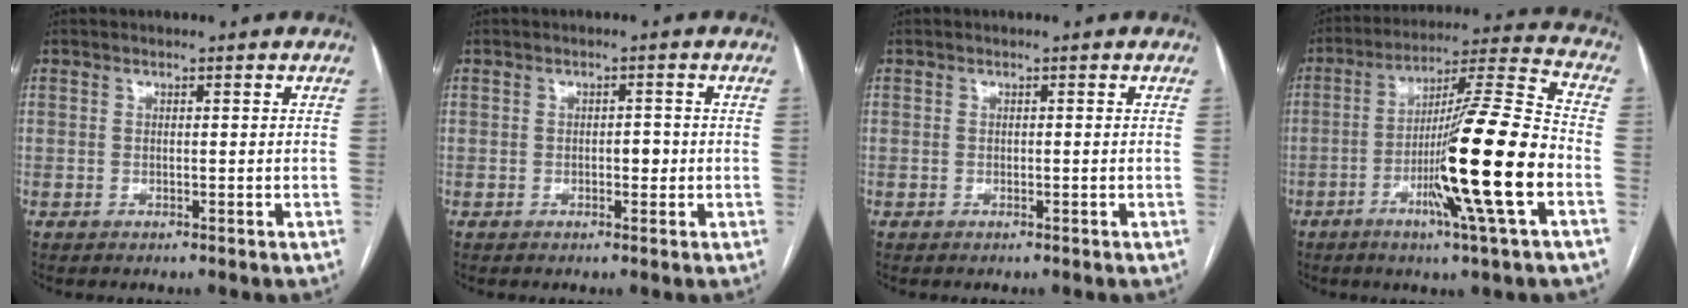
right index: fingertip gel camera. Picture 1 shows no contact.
{"total": 1.7, "force": [-0.2, 1.0, 1.4], "torque": [-0.017, 0.004, -0.002]}
{"total": 0.0}
{"total": 17.9, "force": [-5.3, -1.0, 17.1], "torque": [-0.291, -0.008, -0.097]}